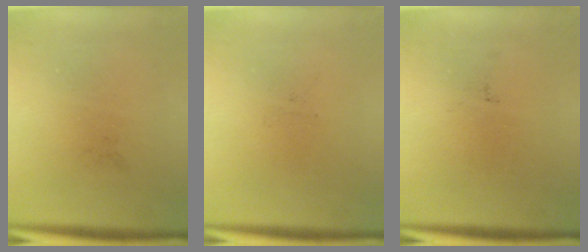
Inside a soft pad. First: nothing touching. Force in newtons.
{"total": 0.0}
{"total": 0.0}